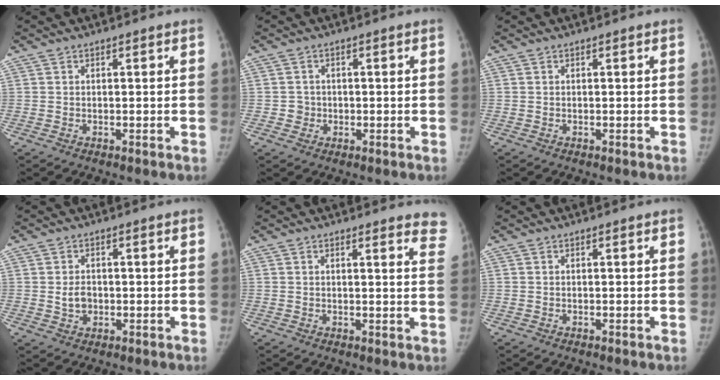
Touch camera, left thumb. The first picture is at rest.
{"total": 1.9, "force": [-0.2, 1.9, 0.2], "torque": [0.008, 0.006, -0.004]}
{"total": 0.0}
{"total": 2.9, "force": [-0.1, 2.2, 1.8], "torque": [-0.024, 0.001, 0.001]}
{"total": 7.6, "force": [7.0, 1.4, 2.7], "torque": [0.003, -0.034, 0.047]}
{"total": 0.0}